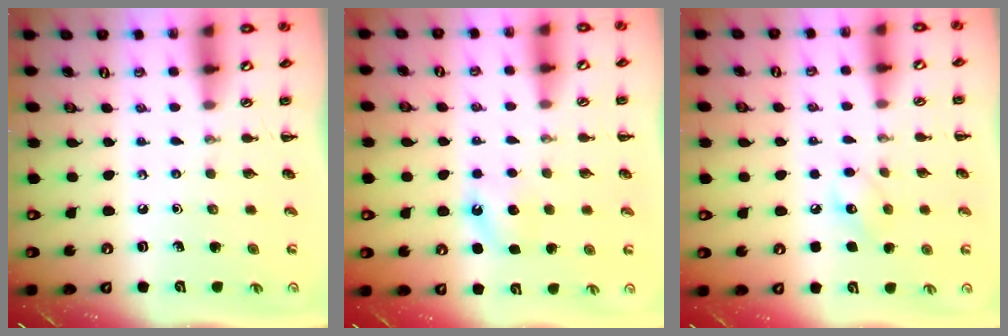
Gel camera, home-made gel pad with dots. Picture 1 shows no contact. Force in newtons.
{"total": 6.0, "press": 5.7, "slide": 1.8}
{"total": 7.9, "press": 7.7, "slide": 1.5}